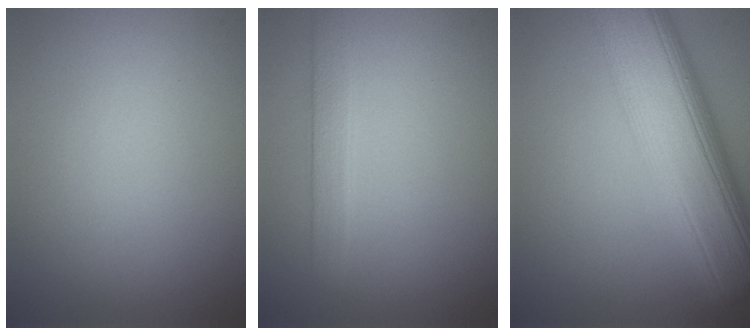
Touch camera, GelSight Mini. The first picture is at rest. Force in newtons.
{"total": 2.0, "press": 2.0, "slide": 0.2}
{"total": 12.0, "press": 12.0, "slide": 0.2}